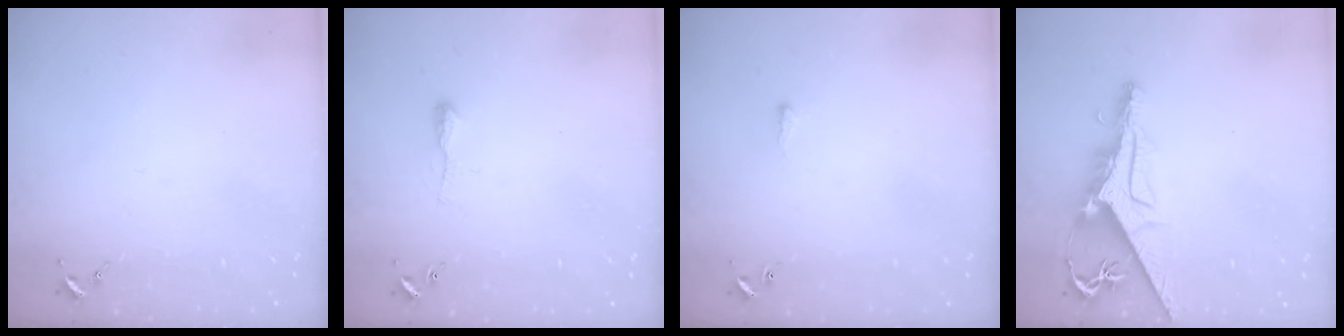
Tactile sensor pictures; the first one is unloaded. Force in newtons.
{"total": 4.6, "press": 4.6, "slide": 0.5}
{"total": 1.5, "press": 1.5, "slide": 0.4}
{"total": 10.3, "press": 10.2, "slide": 1.1}